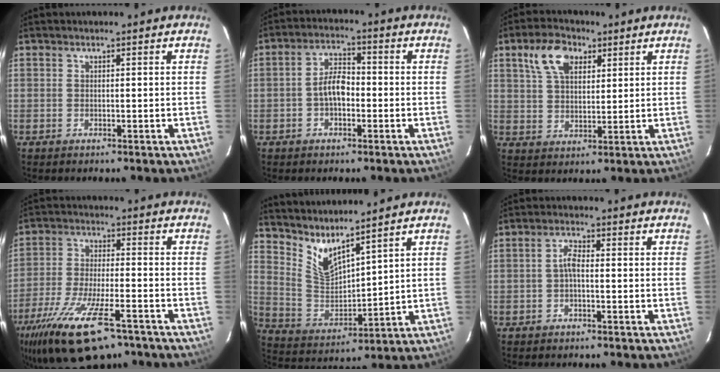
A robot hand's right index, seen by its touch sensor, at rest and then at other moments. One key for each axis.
{"total": 5.4, "fx": -1.3, "fy": 3.0, "fz": 4.4, "tx": -0.082, "ty": 0.014, "tz": -0.022}
{"total": 8.6, "fx": 4.3, "fy": 4.9, "fz": 5.6, "tx": -0.111, "ty": 0.028, "tz": 0.080}
{"total": 19.0, "fx": -12.5, "fy": 6.1, "fz": 13.0, "tx": -0.262, "ty": -0.052, "tz": -0.209}
{"total": 8.3, "fx": 7.0, "fy": 1.4, "fz": 4.2, "tx": -0.090, "ty": -0.017, "tz": 0.147}
{"total": 2.2, "fx": -0.7, "fy": 0.7, "fz": 2.0, "tx": -0.043, "ty": 0.009, "tz": -0.014}